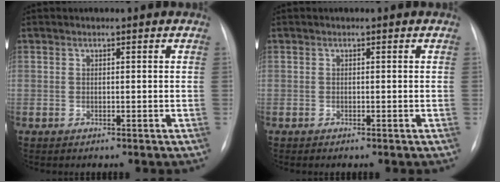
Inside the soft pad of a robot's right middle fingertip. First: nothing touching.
{"total": 0.0}